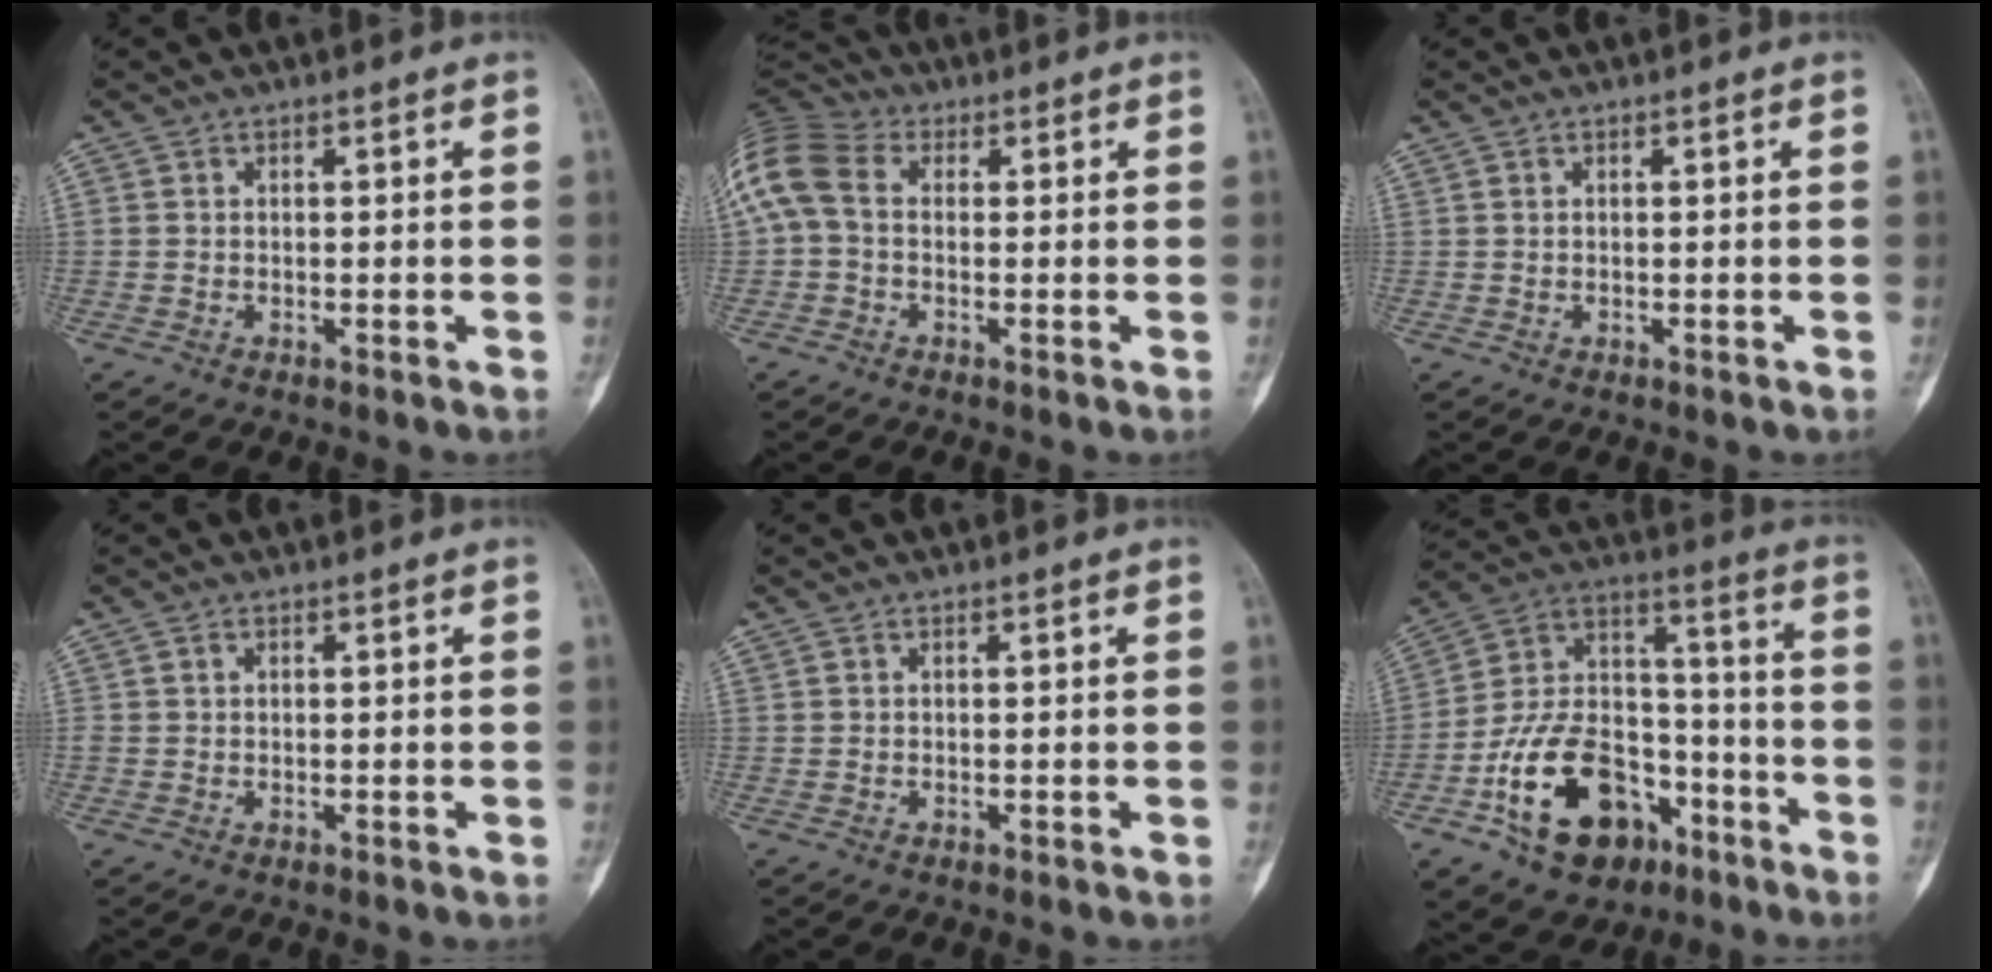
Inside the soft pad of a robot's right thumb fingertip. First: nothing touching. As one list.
[{"total": 12.4, "force": [1.3, 8.5, 8.9], "torque": [-0.210, 0.030, 0.011]}, {"total": 0.0}, {"total": 0.7, "force": [0.3, 0.6, 0.3], "torque": [-0.003, 0.001, 0.006]}, {"total": 0.0}, {"total": 21.2, "force": [-10.2, 13.5, 12.7], "torque": [-0.194, 0.085, -0.170]}]